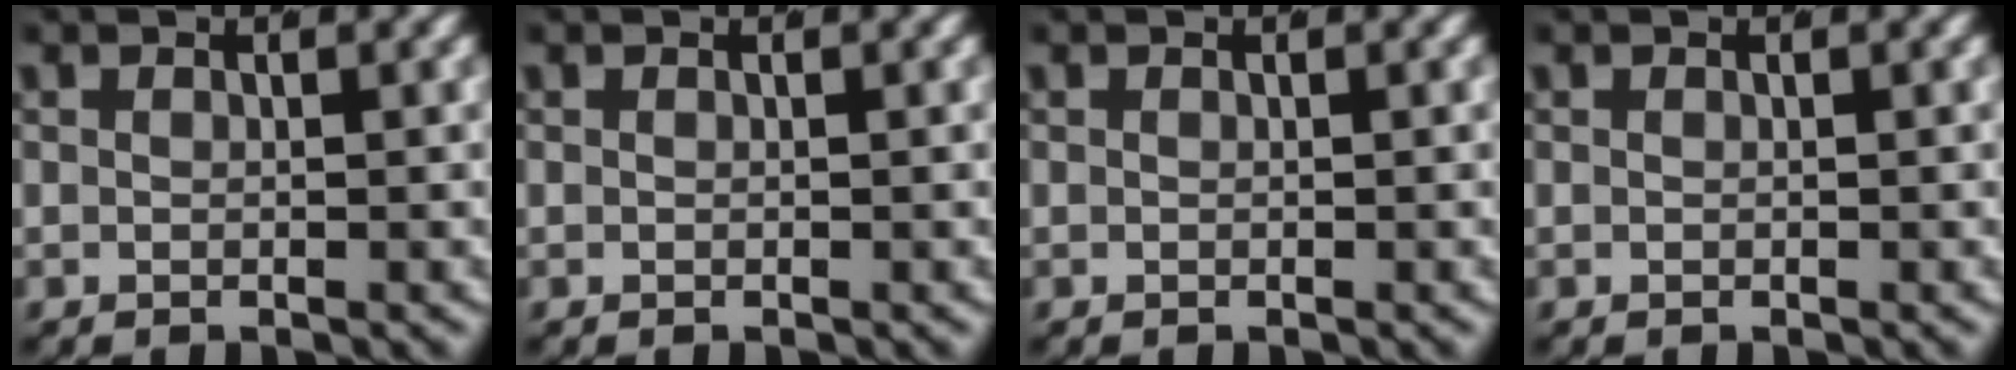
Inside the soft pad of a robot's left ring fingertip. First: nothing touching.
{"total": 0.0}
{"total": 0.0}
{"total": 0.0}